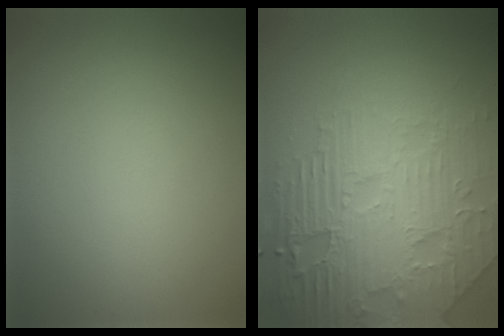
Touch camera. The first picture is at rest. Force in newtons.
{"total": 8.6, "press": 6.3, "slide": 5.9}